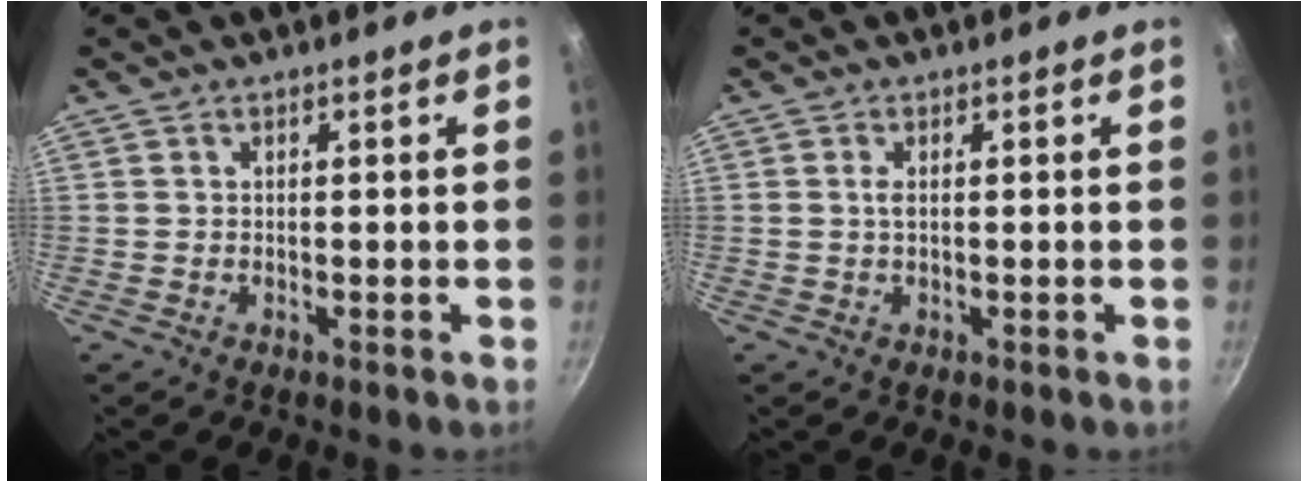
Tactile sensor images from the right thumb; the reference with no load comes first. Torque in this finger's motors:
{"motor_torque": [0.42, -0.18, 0.52, -0.30, 0.01]}